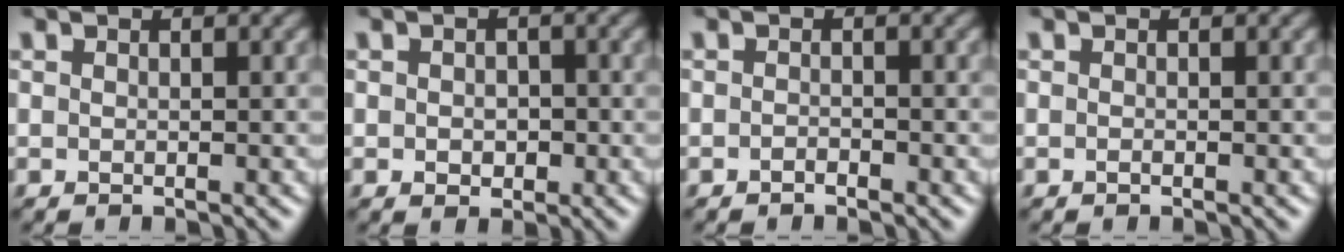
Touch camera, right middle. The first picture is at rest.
{"total": 1.4, "force": [-0.1, 1.2, 0.8], "torque": [-0.016, -0.002, -0.004]}
{"total": 0.5, "force": [-0.5, 0.2, 0.1], "torque": [-0.004, 0.002, -0.010]}
{"total": 0.0}